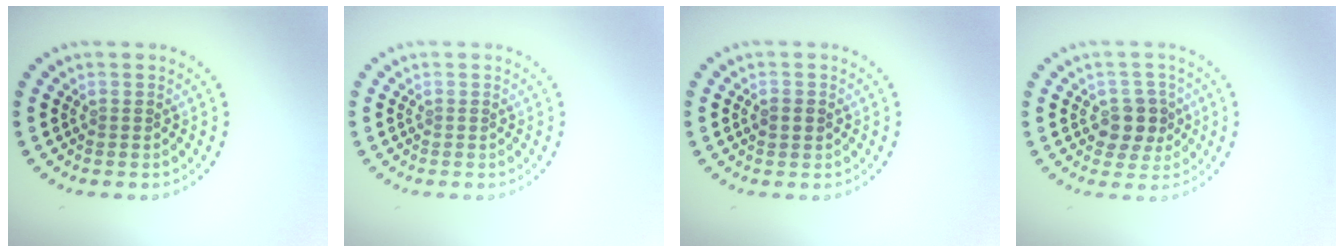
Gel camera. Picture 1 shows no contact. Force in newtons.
{"total": 0.0}
{"total": 1.5, "press": 1.5, "slide": 0.1}
{"total": 3.0, "press": 2.8, "slide": 1.1}